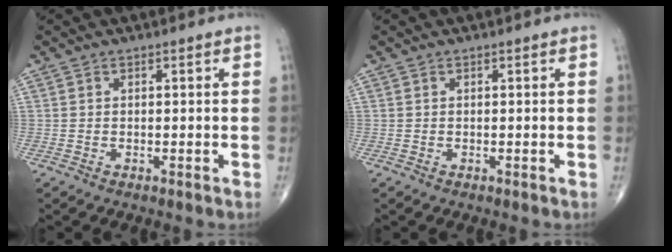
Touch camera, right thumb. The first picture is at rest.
{"total": 0.0}